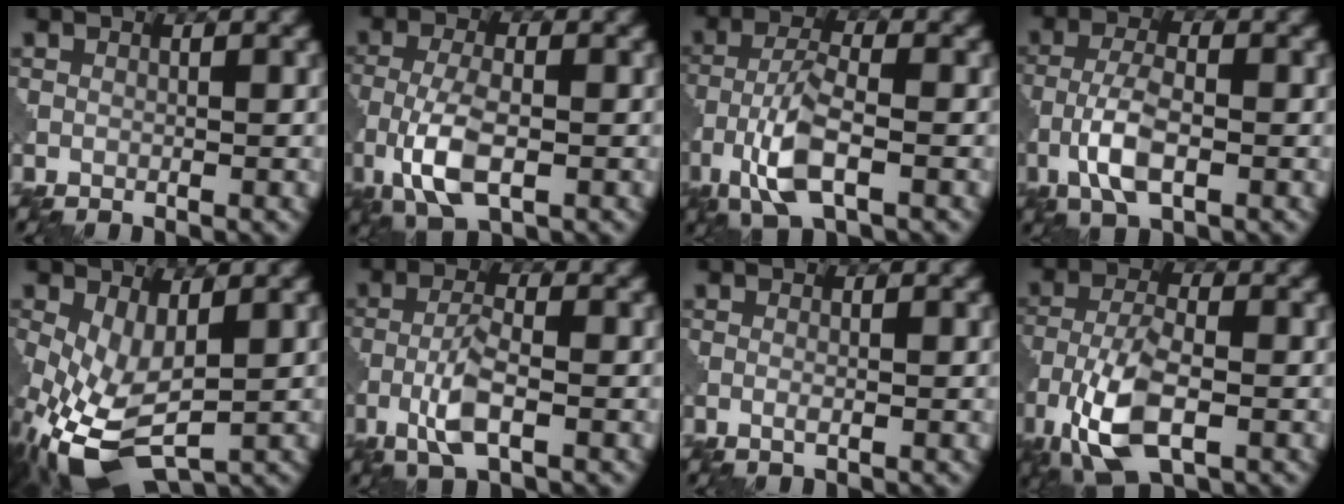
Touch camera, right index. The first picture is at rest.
{"total": 6.0, "force": [-2.0, 2.5, 5.1], "torque": [-0.108, -0.002, -0.043]}
{"total": 5.9, "force": [-2.6, 2.0, 4.9], "torque": [-0.101, 0.003, -0.057]}
{"total": 4.8, "force": [-1.8, 1.9, 4.1], "torque": [-0.084, 0.003, -0.041]}
{"total": 7.9, "force": [-2.6, 3.8, 6.4], "torque": [-0.154, -0.019, -0.042]}
{"total": 4.1, "force": [-1.7, 1.1, 3.5], "torque": [-0.076, 0.003, -0.039]}
{"total": 0.7, "force": [-0.2, 0.1, 0.7], "torque": [-0.015, -0.002, -0.005]}
{"total": 8.4, "force": [-3.8, 3.7, 6.5], "torque": [-0.141, -0.006, -0.079]}